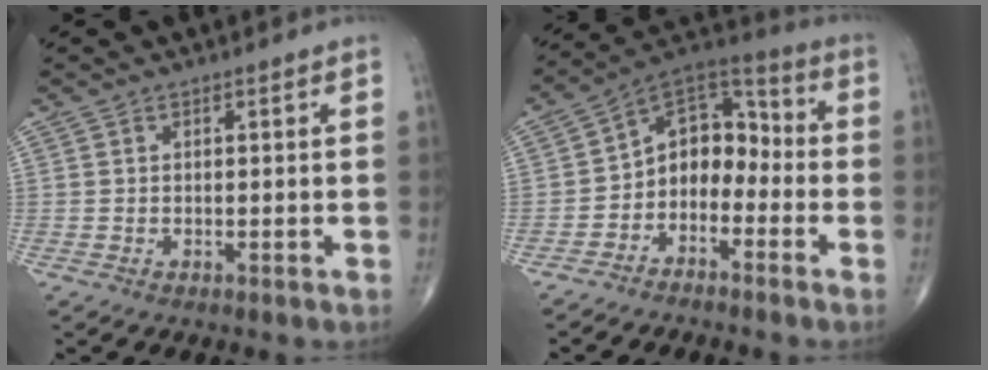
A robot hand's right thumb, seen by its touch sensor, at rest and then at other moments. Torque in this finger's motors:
{"motor_torque": [0.06, 0.21, 0.34, -0.18, 0.05]}